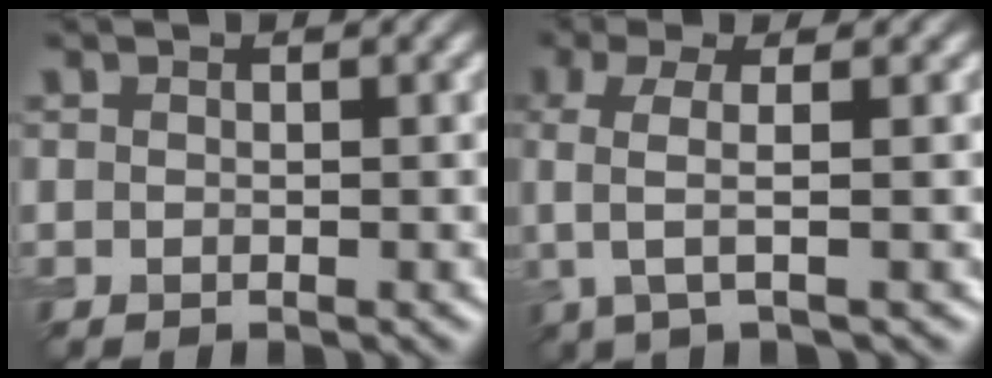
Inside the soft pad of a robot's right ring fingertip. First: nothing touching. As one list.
[{"total": 3.8, "force": [0.0, 1.0, 3.7], "torque": [-0.074, 0.004, -0.005]}]